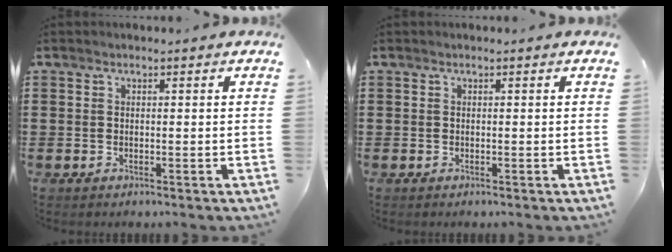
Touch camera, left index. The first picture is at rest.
{"total": 0.0}